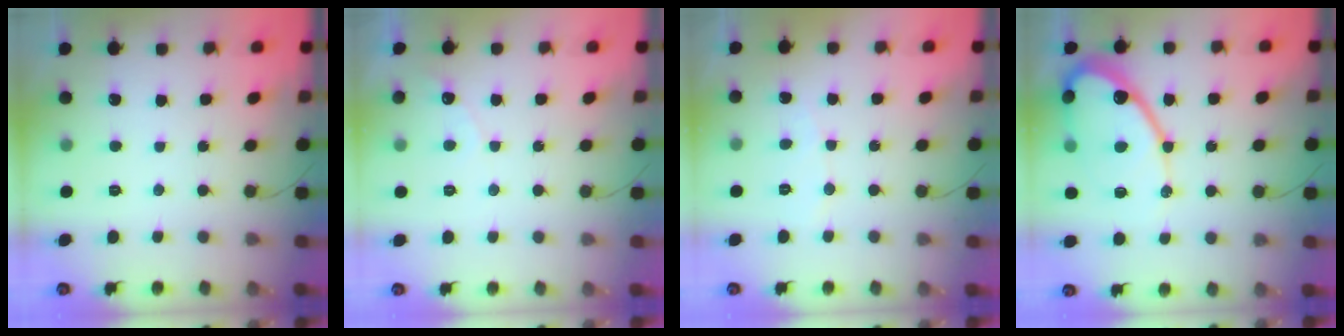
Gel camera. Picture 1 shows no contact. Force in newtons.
{"total": 2.5, "press": 2.5, "slide": 0.1}
{"total": 3.3, "press": 3.3, "slide": 0.4}
{"total": 15.5, "press": 15.4, "slide": 1.5}